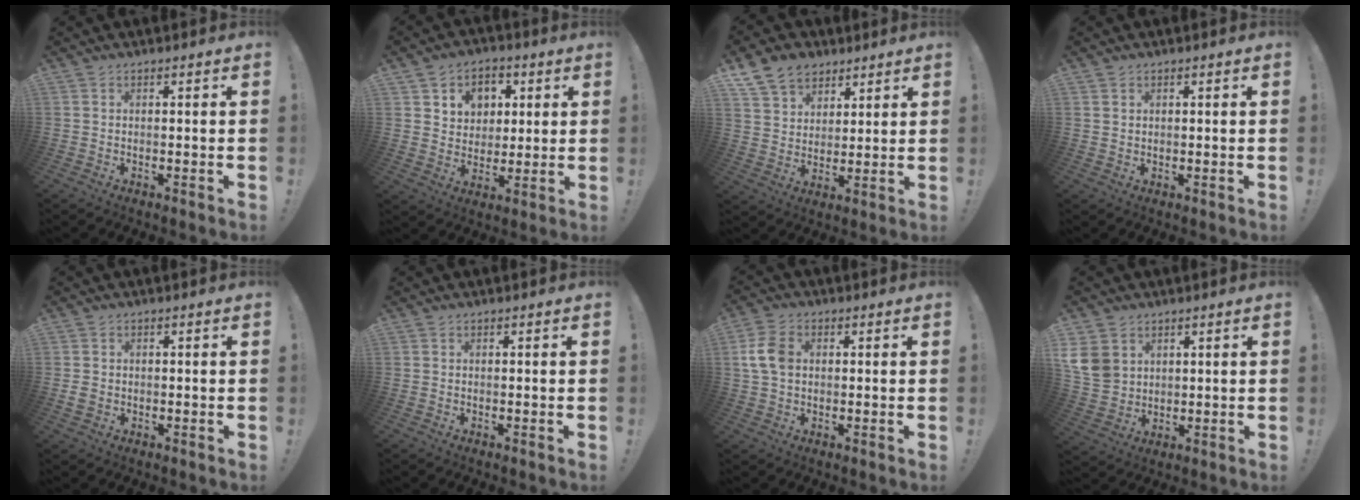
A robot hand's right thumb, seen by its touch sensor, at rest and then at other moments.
{"total": 7.9, "force": [2.8, 7.1, 1.8], "torque": [-0.018, -0.026, 0.056]}
{"total": 11.6, "force": [7.2, 8.5, 3.5], "torque": [-0.066, -0.041, 0.145]}
{"total": 1.3, "force": [0.8, 0.9, 0.3], "torque": [0.002, -0.003, 0.015]}
{"total": 2.4, "force": [-0.1, 2.1, 1.2], "torque": [-0.012, 0.002, -0.001]}
{"total": 0.0}
{"total": 8.4, "force": [1.0, 6.1, 5.7], "torque": [-0.116, 0.012, 0.023]}
{"total": 8.7, "force": [3.6, 7.0, 3.8], "torque": [-0.081, -0.021, 0.075]}